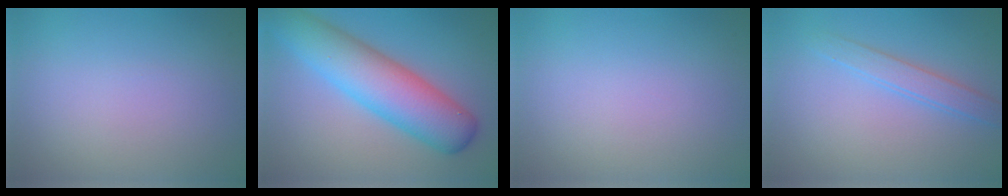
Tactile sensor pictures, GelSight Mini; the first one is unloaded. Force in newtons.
{"total": 8.5, "press": 8.5, "slide": 0.2}
{"total": 0.0}
{"total": 1.7, "press": 1.7, "slide": 0.1}